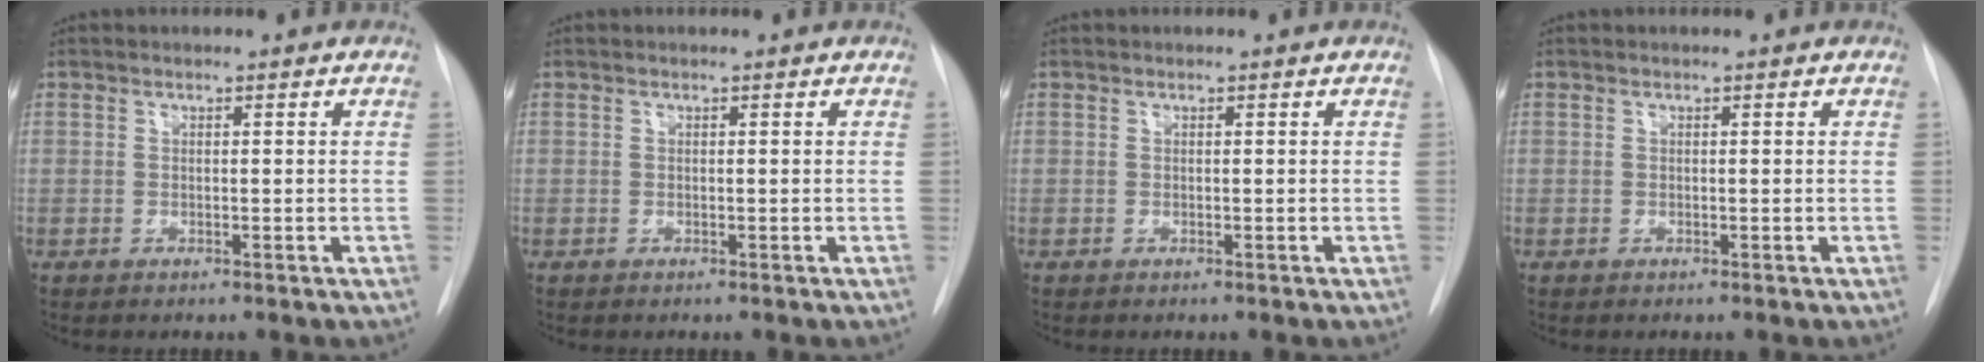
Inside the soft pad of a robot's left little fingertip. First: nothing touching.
{"total": 0.0}
{"total": 0.0}
{"total": 0.0}